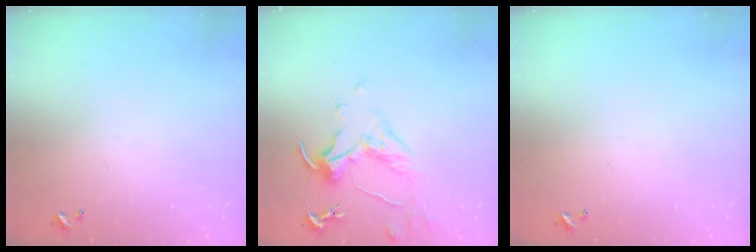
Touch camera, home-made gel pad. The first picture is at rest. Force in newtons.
{"total": 1.8, "press": 1.6, "slide": 0.9}
{"total": 0.0}